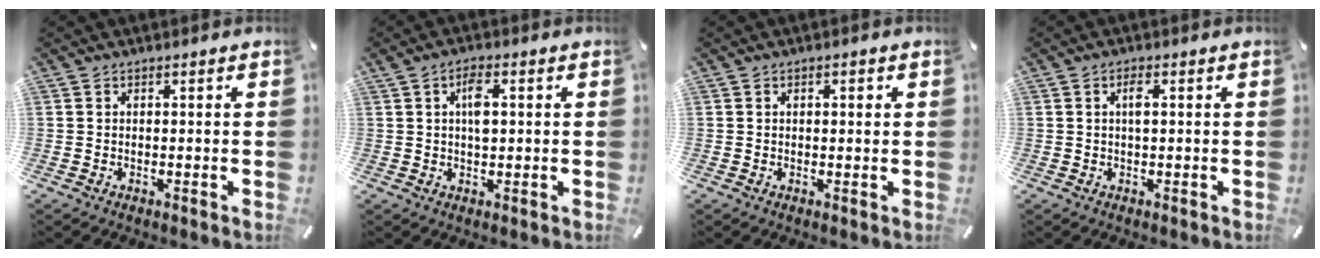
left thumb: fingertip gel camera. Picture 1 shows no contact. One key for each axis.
{"total": 4.7, "fx": 1.1, "fy": 2.1, "fz": 4.0, "tx": -0.070, "ty": 0.002, "tz": 0.014}
{"total": 1.4, "fx": 0.2, "fy": 0.7, "fz": 1.2, "tx": -0.025, "ty": 0.005, "tz": 0.002}
{"total": 2.2, "fx": 0.4, "fy": 0.6, "fz": 2.1, "tx": -0.043, "ty": 0.004, "tz": 0.005}